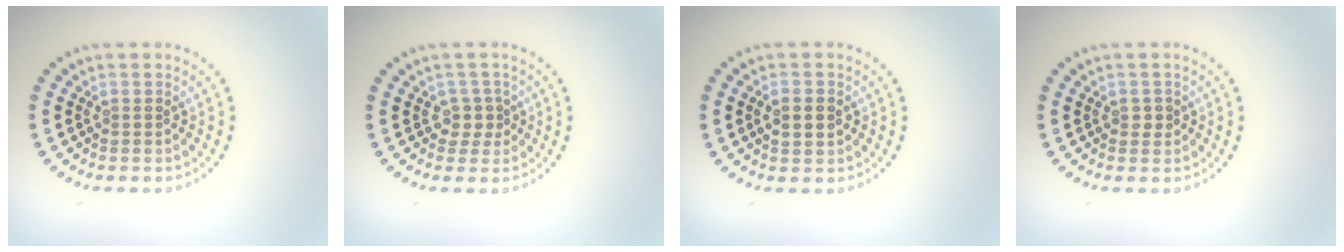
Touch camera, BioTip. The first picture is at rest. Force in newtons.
{"total": 1.7, "press": 1.3, "slide": 1.1}
{"total": 2.1, "press": 2.1, "slide": 0.1}
{"total": 0.9, "press": 0.9, "slide": 0.1}